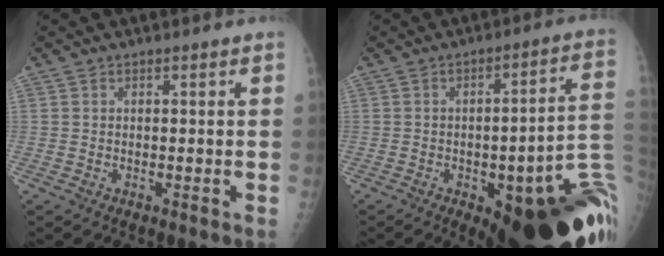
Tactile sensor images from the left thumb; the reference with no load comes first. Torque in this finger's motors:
{"motor_torque": [0.65, 1.12, 0.17, 0.14, 0.14]}